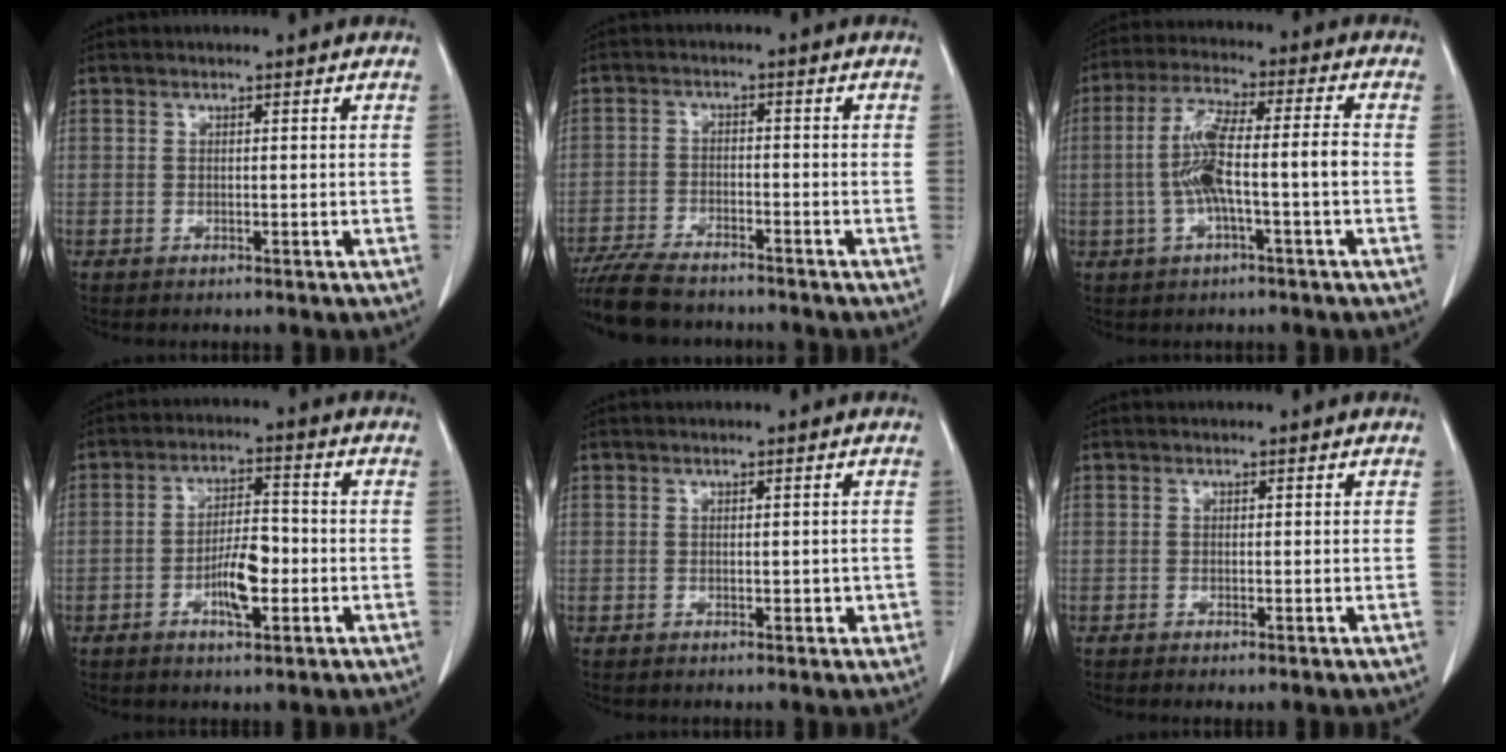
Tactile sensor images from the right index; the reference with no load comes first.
{"total": 10.6, "force": [-9.2, 2.4, 4.6], "torque": [-0.083, -0.017, -0.149]}
{"total": 9.4, "force": [-1.6, 1.0, 9.2], "torque": [-0.184, 0.024, -0.032]}
{"total": 6.8, "force": [-2.0, 2.1, 6.1], "torque": [-0.115, 0.007, -0.036]}
{"total": 1.5, "force": [-0.2, 0.9, 1.2], "torque": [-0.014, 0.004, 0.000]}
{"total": 0.6, "force": [-0.3, 0.1, 0.6], "torque": [-0.011, -0.003, -0.005]}